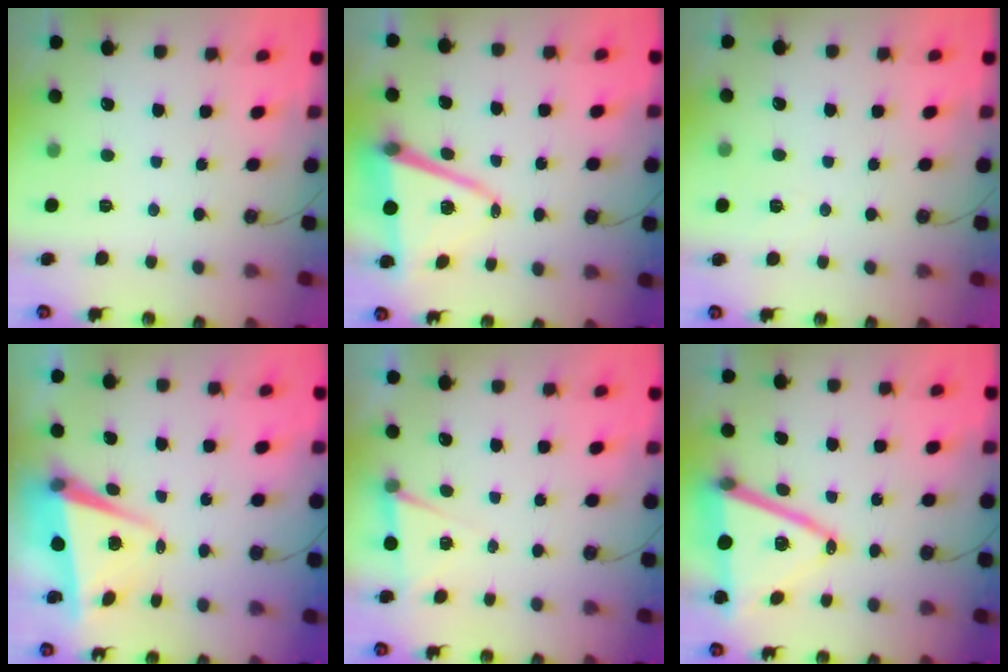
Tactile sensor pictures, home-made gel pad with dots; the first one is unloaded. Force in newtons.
{"total": 10.2, "press": 9.7, "slide": 3.1}
{"total": 5.5, "press": 3.2, "slide": 4.5}
{"total": 5.9, "press": 5.7, "slide": 1.5}
{"total": 5.2, "press": 2.7, "slide": 4.5}
{"total": 17.6, "press": 17.2, "slide": 3.8}